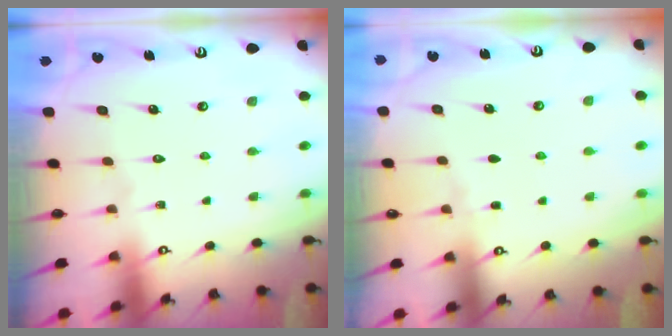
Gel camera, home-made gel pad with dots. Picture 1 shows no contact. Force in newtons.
{"total": 2.8, "press": 2.8, "slide": 0.5}